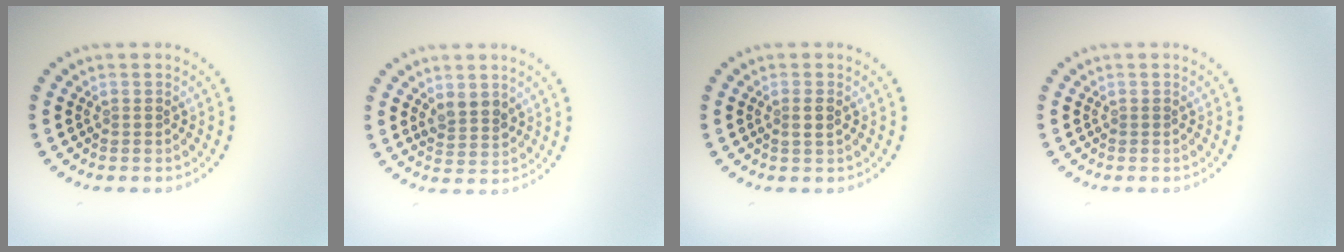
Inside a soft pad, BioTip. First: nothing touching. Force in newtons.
{"total": 2.1, "press": 1.9, "slide": 0.9}
{"total": 1.0, "press": 0.9, "slide": 0.5}
{"total": 0.0}